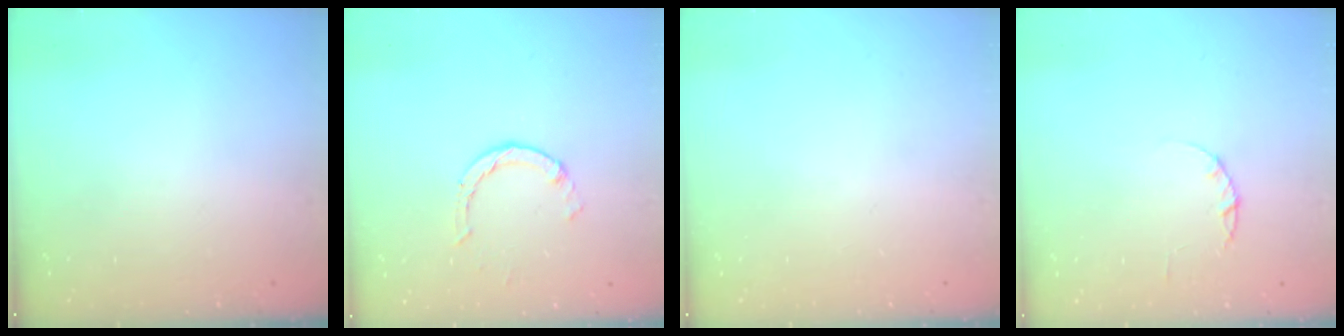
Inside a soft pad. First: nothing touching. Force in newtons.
{"total": 1.4, "press": 1.4, "slide": 0.2}
{"total": 0.0}
{"total": 1.7, "press": 1.7, "slide": 0.3}